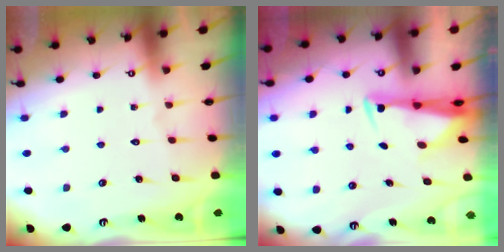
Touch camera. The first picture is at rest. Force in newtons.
{"total": 2.8, "press": 2.6, "slide": 0.9}